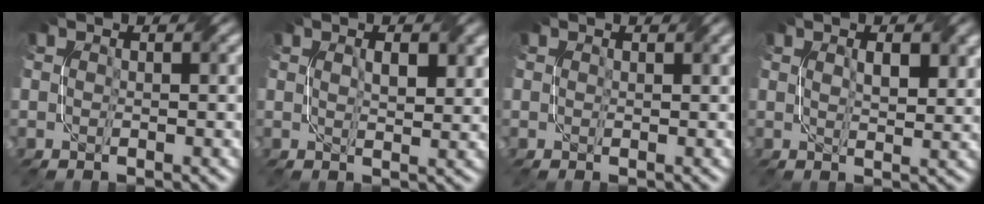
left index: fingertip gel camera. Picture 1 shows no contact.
{"total": 2.5, "force": [0.9, 1.0, 2.2], "torque": [-0.036, -0.001, 0.019]}
{"total": 0.0}
{"total": 3.1, "force": [1.1, 1.1, 2.7], "torque": [-0.049, -0.001, 0.023]}